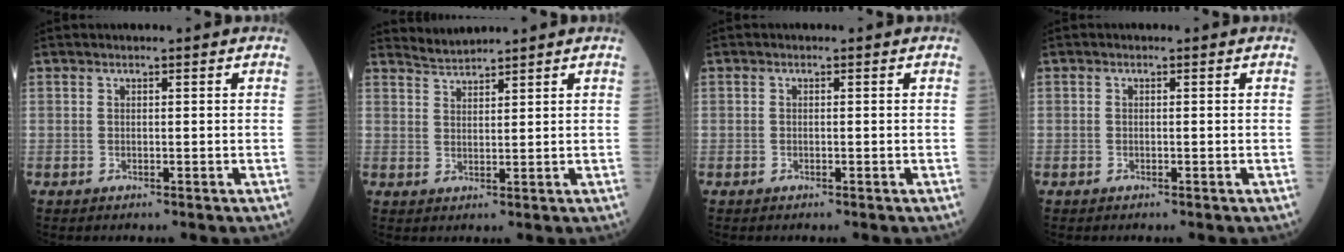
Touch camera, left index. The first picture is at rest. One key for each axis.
{"total": 2.6, "fx": 2.5, "fy": -0.5, "fz": -0.6, "tx": 0.001, "ty": 0.002, "tz": 0.057}
{"total": 0.0}
{"total": 0.0}